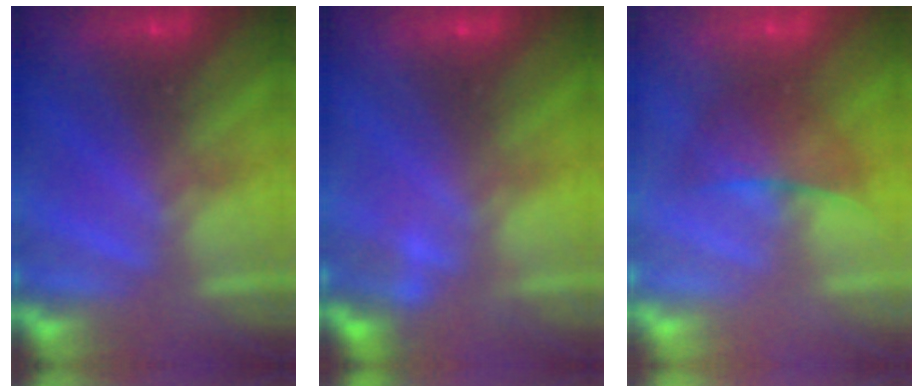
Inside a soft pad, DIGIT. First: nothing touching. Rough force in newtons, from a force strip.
{"total": 2.2}
{"total": 2.3}